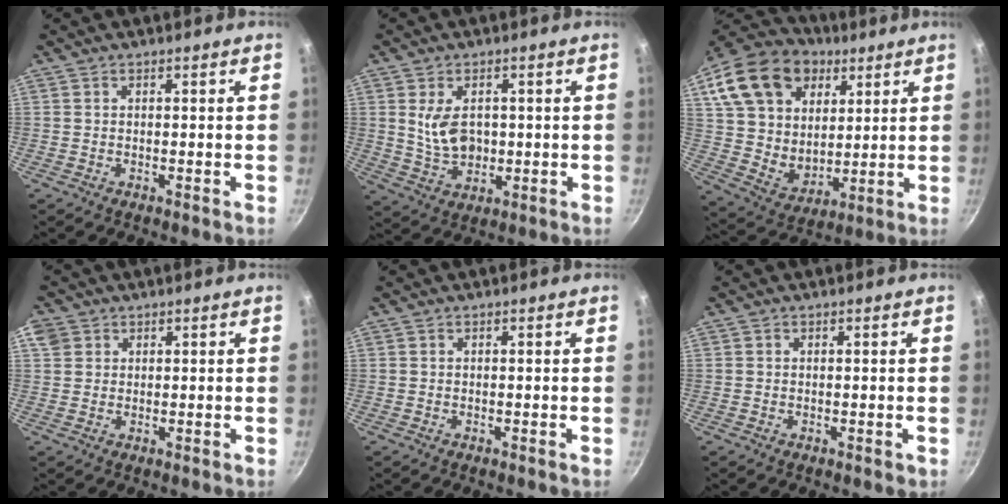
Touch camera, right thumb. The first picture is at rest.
{"total": 7.6, "force": [0.9, 5.2, 5.5], "torque": [-0.080, -0.011, 0.027]}
{"total": 24.0, "force": [9.9, 17.3, 13.3], "torque": [-0.227, -0.002, 0.185]}
{"total": 3.9, "force": [1.5, 3.4, 1.1], "torque": [-0.006, 0.003, 0.024]}
{"total": 0.0}
{"total": 0.6, "force": [0.0, 0.5, 0.3], "torque": [-0.001, 0.002, 0.000]}